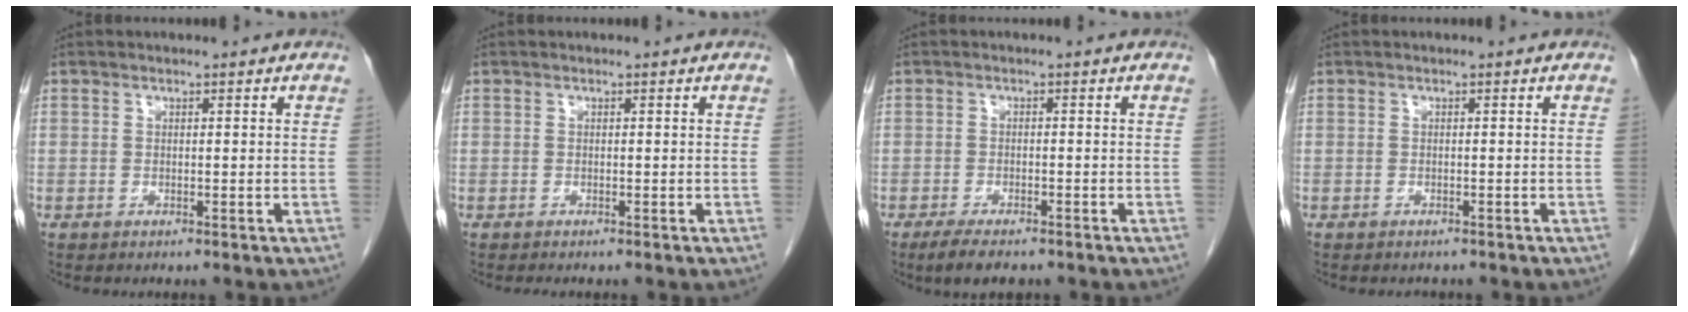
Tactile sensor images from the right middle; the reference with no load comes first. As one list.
[{"total": 0.5, "force": [-0.5, 0.0, 0.2], "torque": [-0.009, -0.004, -0.008]}, {"total": 4.5, "force": [-3.4, 1.2, 2.6], "torque": [-0.052, -0.010, -0.052]}, {"total": 1.6, "force": [-1.5, 0.5, 0.2], "torque": [-0.011, -0.004, -0.019]}]